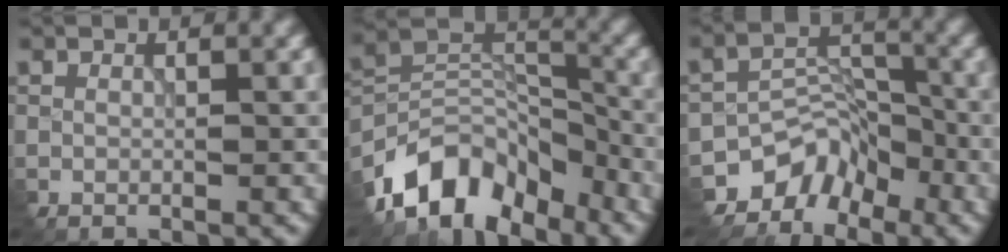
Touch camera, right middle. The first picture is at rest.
{"total": 8.3, "force": [-6.4, 4.3, 3.0], "torque": [-0.049, 0.003, -0.127]}
{"total": 4.3, "force": [-3.7, 2.3, 0.0], "torque": [0.006, 0.005, -0.062]}